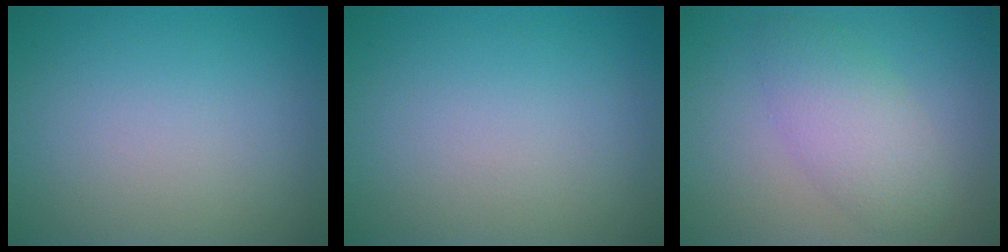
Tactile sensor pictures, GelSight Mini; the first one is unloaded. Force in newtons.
{"total": 0.0}
{"total": 3.9, "press": 3.9, "slide": 0.1}